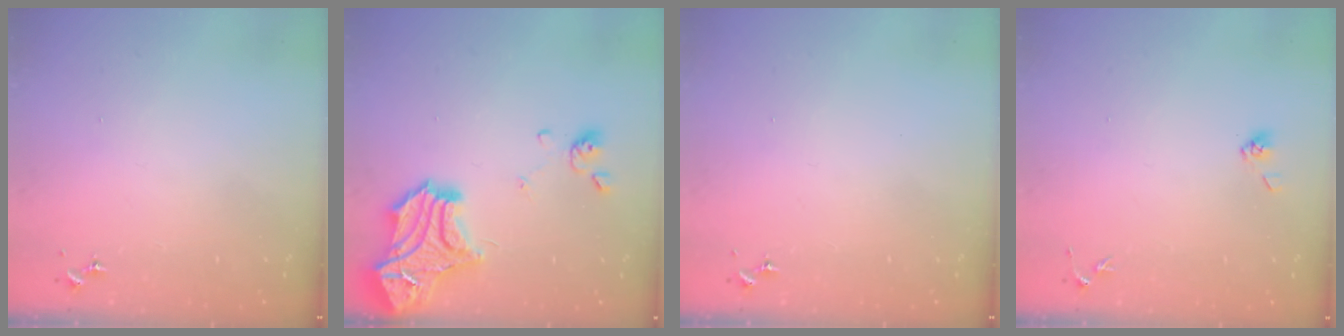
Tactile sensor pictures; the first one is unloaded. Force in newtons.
{"total": 20.6, "press": 20.5, "slide": 1.8}
{"total": 0.0}
{"total": 3.8, "press": 3.3, "slide": 1.8}